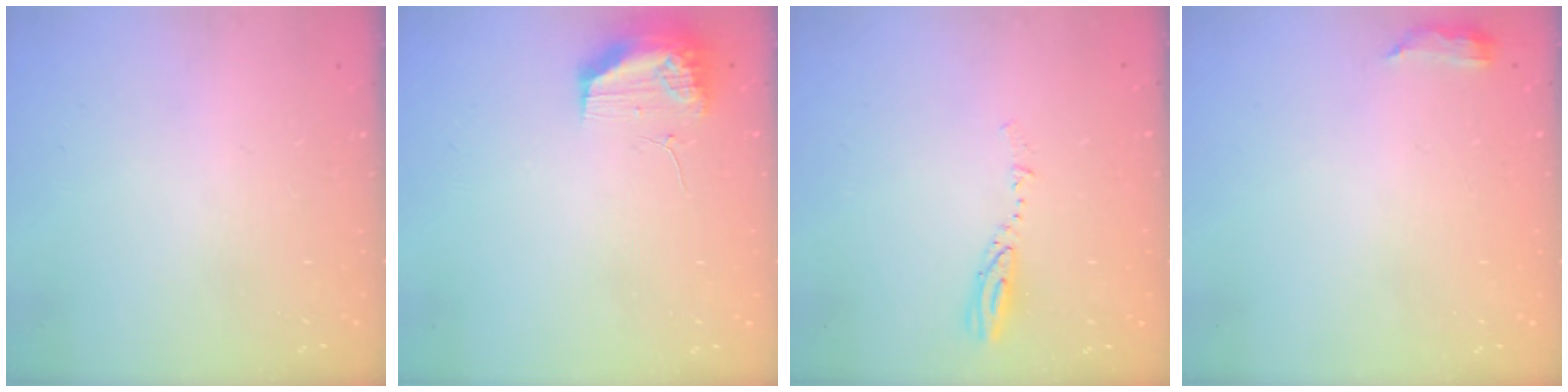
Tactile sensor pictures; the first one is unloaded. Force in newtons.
{"total": 13.5, "press": 11.5, "slide": 7.0}
{"total": 3.8, "press": 3.8, "slide": 0.2}
{"total": 5.1, "press": 4.8, "slide": 1.7}